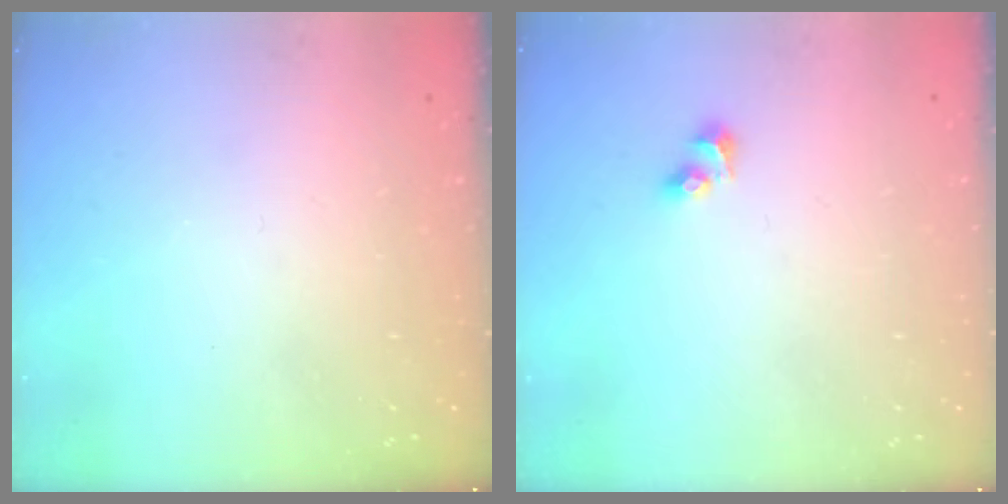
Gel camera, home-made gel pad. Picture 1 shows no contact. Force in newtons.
{"total": 3.5, "press": 3.0, "slide": 1.8}